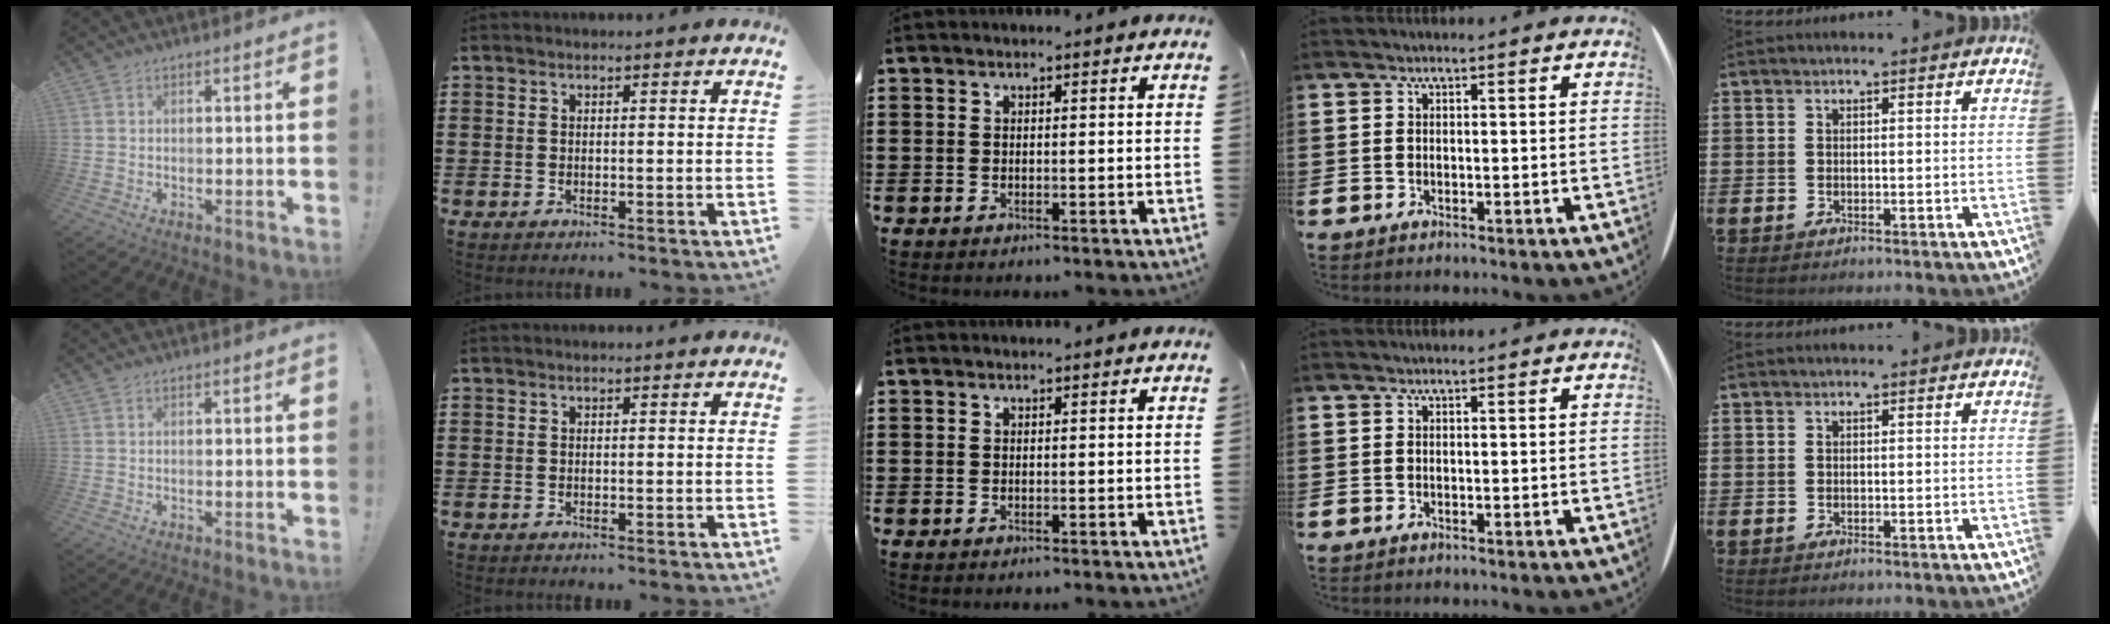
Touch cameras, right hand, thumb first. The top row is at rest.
{}